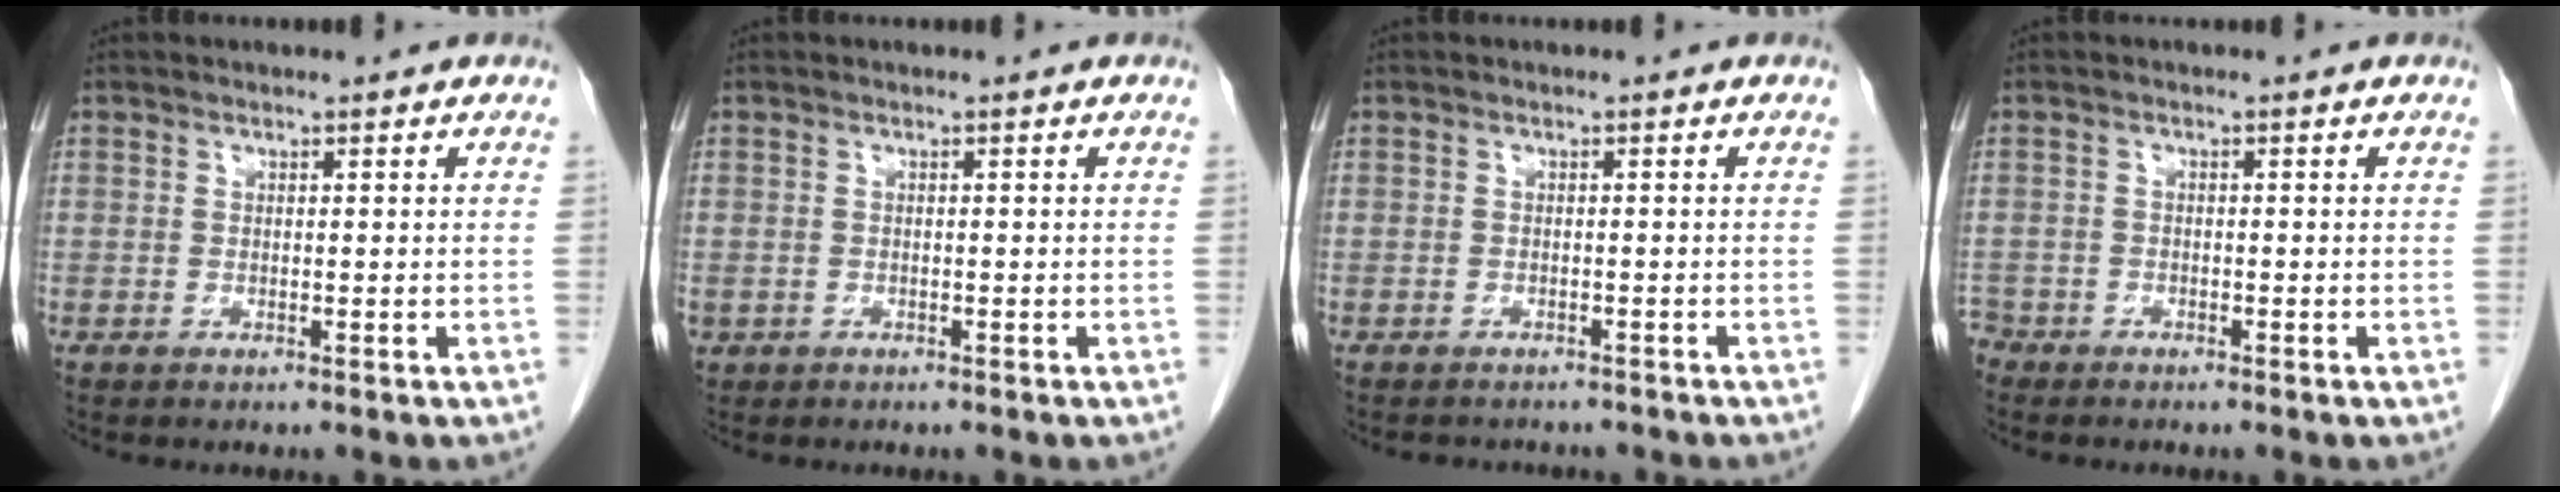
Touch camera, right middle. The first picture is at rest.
{"total": 0.9, "force": [-0.3, 0.8, 0.1], "torque": [-0.007, 0.004, 0.003]}
{"total": 4.9, "force": [-4.4, 1.8, 1.3], "torque": [-0.015, 0.001, -0.050]}
{"total": 2.3, "force": [-2.1, 1.0, 0.0], "torque": [0.000, 0.000, -0.039]}